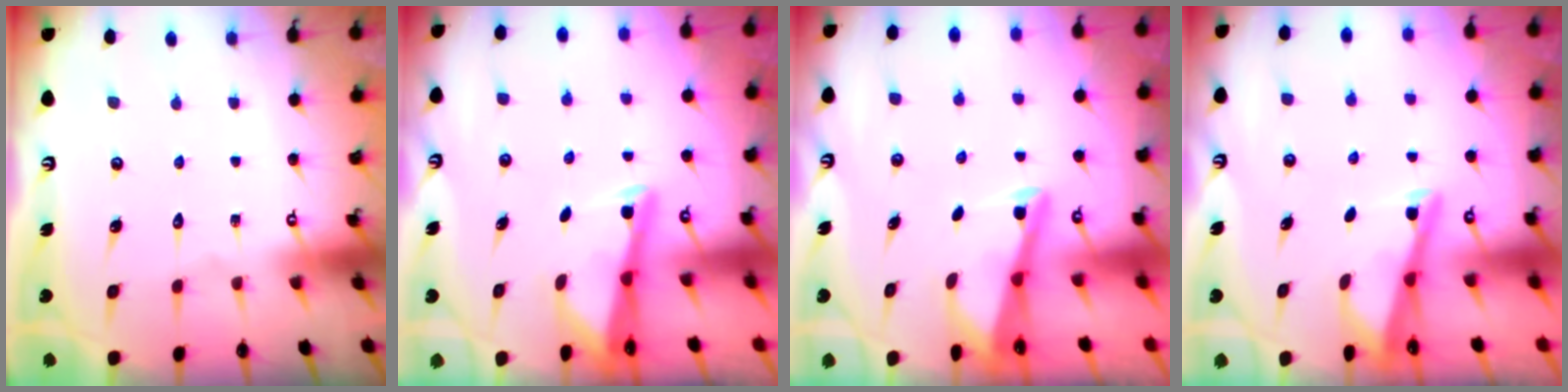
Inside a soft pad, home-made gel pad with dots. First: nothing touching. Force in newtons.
{"total": 2.8, "press": 2.8, "slide": 0.2}
{"total": 2.8, "press": 2.8, "slide": 0.4}
{"total": 3.0, "press": 2.9, "slide": 0.4}